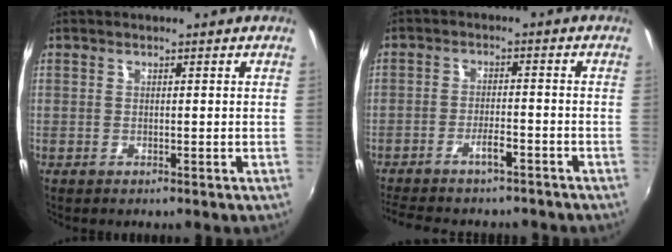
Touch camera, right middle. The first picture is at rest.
{"total": 9.0, "force": [-7.5, 2.3, 4.3], "torque": [-0.100, -0.006, -0.118]}